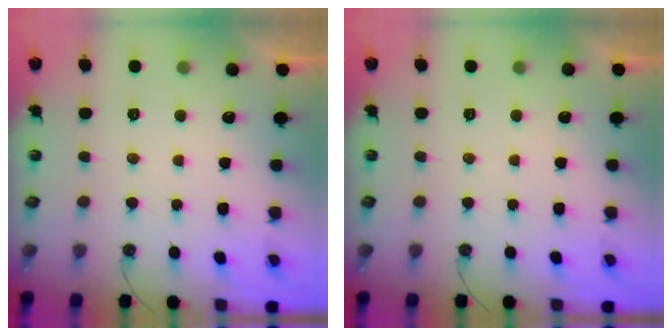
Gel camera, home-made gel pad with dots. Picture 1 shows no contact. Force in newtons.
{"total": 0.0}